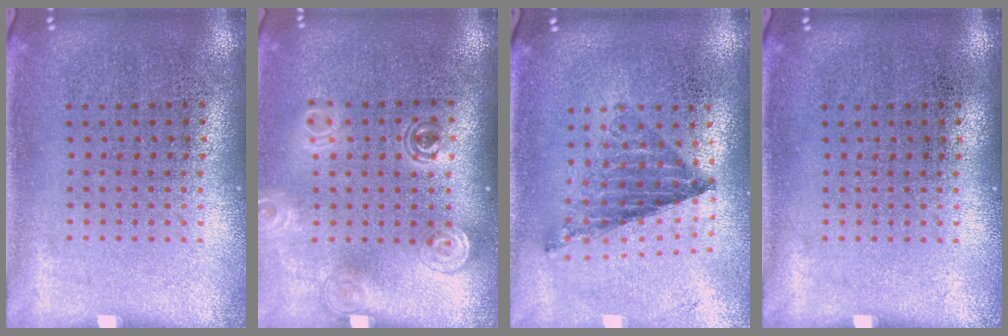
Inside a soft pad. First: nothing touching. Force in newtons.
{"total": 1.5, "press": 1.3, "slide": 0.9}
{"total": 0.8, "press": 0.8, "slide": 0.1}
{"total": 0.0}